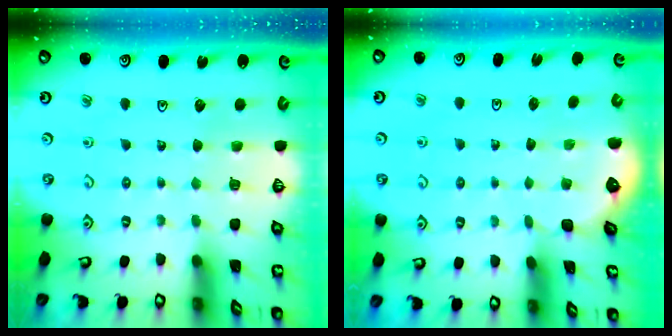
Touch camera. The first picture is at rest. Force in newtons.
{"total": 1.6, "press": 0.9, "slide": 1.3}